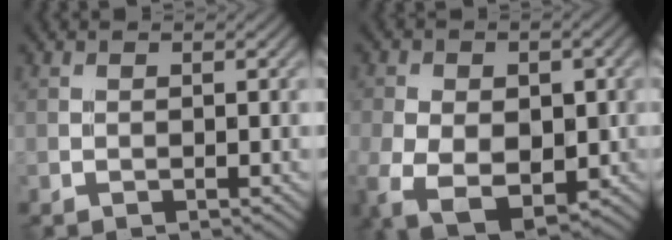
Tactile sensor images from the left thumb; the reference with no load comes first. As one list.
[{"total": 11.5, "force": [-3.0, 7.6, 8.2], "torque": [-0.161, -0.039, -0.028]}]